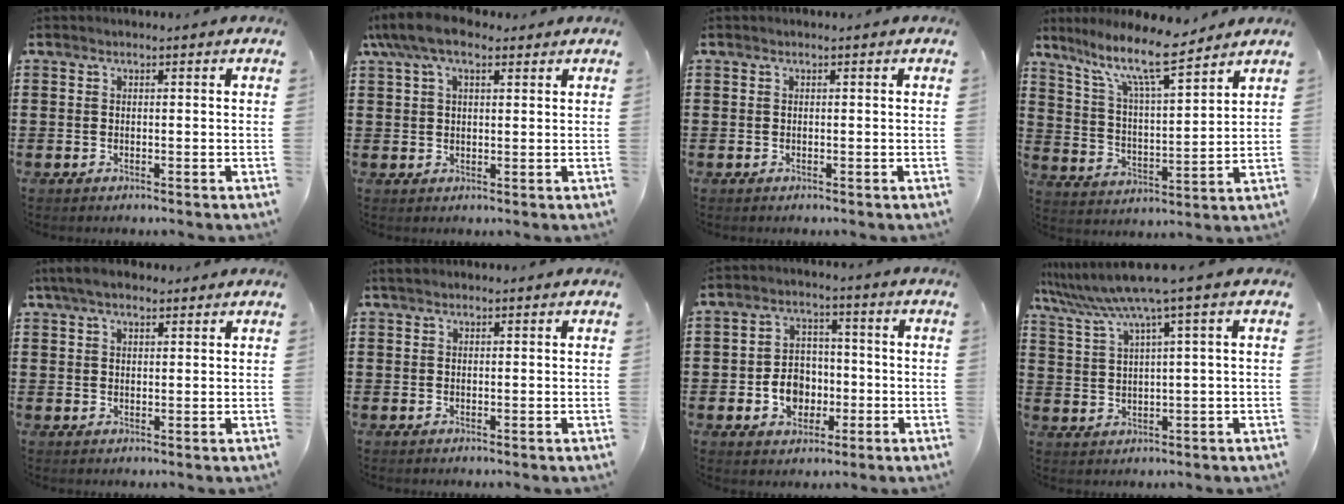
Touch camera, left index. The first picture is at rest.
{"total": 6.7, "force": [4.3, 2.7, 4.4], "torque": [-0.096, 0.006, 0.079]}
{"total": 0.0}
{"total": 10.9, "force": [8.4, 1.7, 6.8], "torque": [-0.148, -0.035, 0.144]}
{"total": 3.9, "force": [2.7, 1.5, 2.3], "torque": [-0.052, 0.006, 0.051]}
{"total": 0.7, "force": [0.4, 0.3, 0.5], "torque": [-0.009, 0.003, 0.007]}
{"total": 6.2, "force": [-1.7, 5.0, 3.2], "torque": [-0.067, 0.007, -0.034]}
{"total": 6.1, "force": [3.5, -0.6, 4.9], "torque": [-0.114, -0.026, 0.055]}